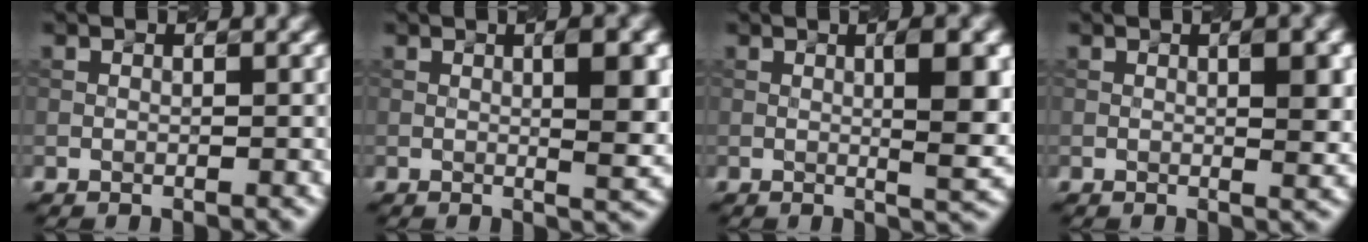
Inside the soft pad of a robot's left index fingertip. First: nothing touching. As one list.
[{"total": 5.3, "force": [0.7, 1.2, 5.1], "torque": [-0.057, 0.009, 0.017]}, {"total": 5.8, "force": [0.6, 1.2, 5.6], "torque": [-0.067, 0.006, 0.018]}, {"total": 3.6, "force": [0.5, 0.9, 3.4], "torque": [-0.038, 0.008, 0.015]}]